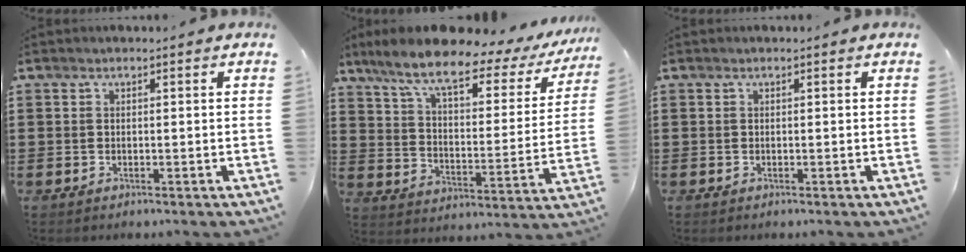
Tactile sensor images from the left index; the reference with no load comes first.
{"total": 10.2, "force": [7.5, 1.8, 6.7], "torque": [-0.157, -0.036, 0.124]}
{"total": 0.0}